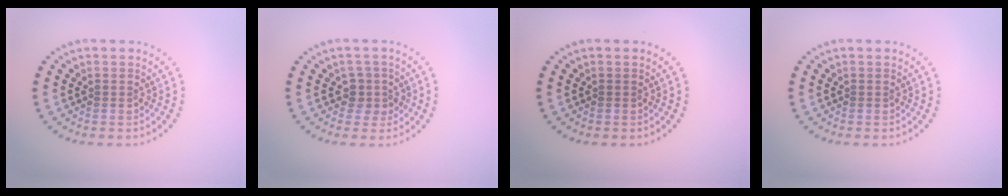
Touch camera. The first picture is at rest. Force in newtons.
{"total": 1.9, "press": 1.6, "slide": 1.0}
{"total": 0.0}
{"total": 0.0}